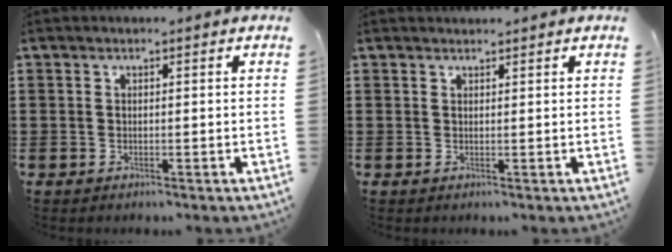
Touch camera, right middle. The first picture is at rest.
{"total": 0.8, "force": [0.8, 0.1, 0.0], "torque": [-0.001, 0.000, 0.015]}